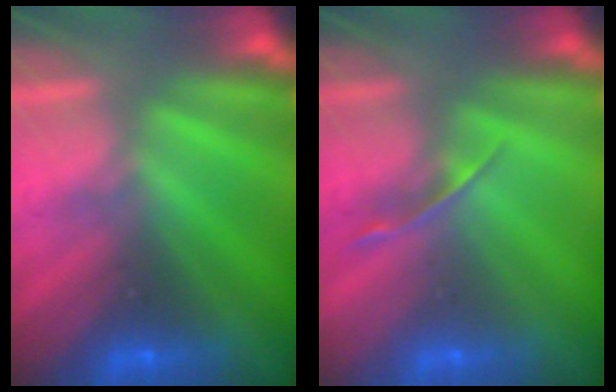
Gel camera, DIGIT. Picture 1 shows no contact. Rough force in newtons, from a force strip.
{"total": 1.4}